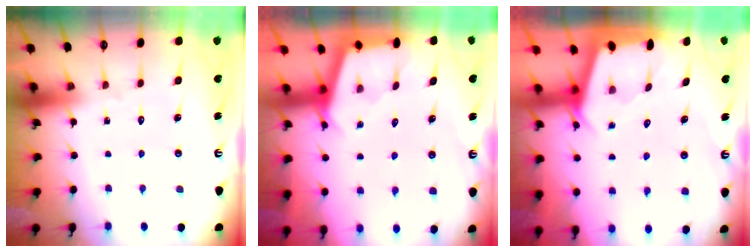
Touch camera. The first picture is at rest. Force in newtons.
{"total": 2.8, "press": 2.7, "slide": 0.3}
{"total": 2.2, "press": 2.2, "slide": 0.3}